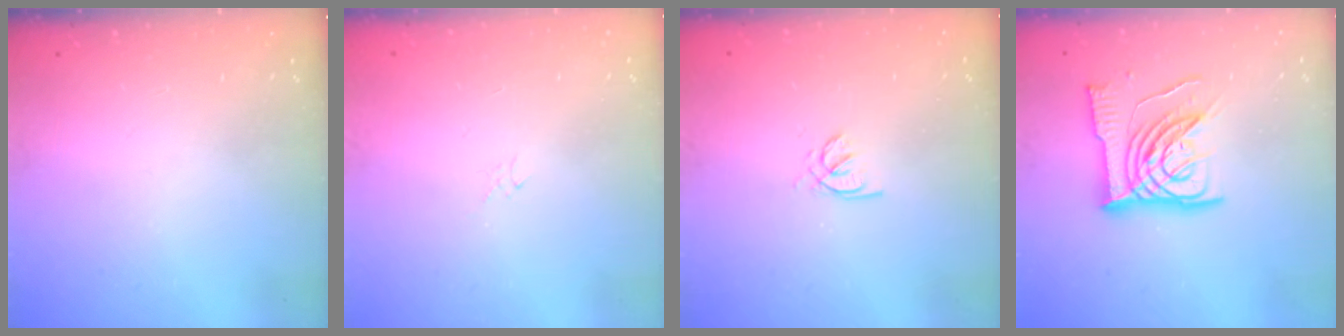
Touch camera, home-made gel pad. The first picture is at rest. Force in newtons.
{"total": 1.3, "press": 1.3, "slide": 0.1}
{"total": 1.9, "press": 1.8, "slide": 0.4}
{"total": 15.3, "press": 15.2, "slide": 2.0}